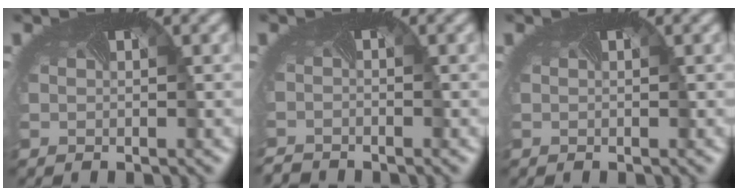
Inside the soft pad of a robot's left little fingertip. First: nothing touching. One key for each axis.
{"total": 1.9, "fx": -1.8, "fy": -0.1, "fz": -0.5, "tx": -0.001, "ty": -0.015, "tz": -0.038}
{"total": 0.0}